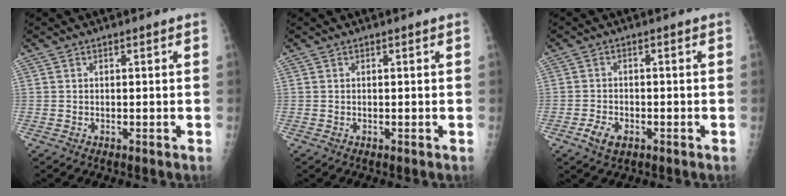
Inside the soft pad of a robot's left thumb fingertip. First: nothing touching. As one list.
[{"total": 0.0}, {"total": 4.0, "force": [-2.0, 2.3, 2.5], "torque": [-0.047, 0.007, -0.035]}]